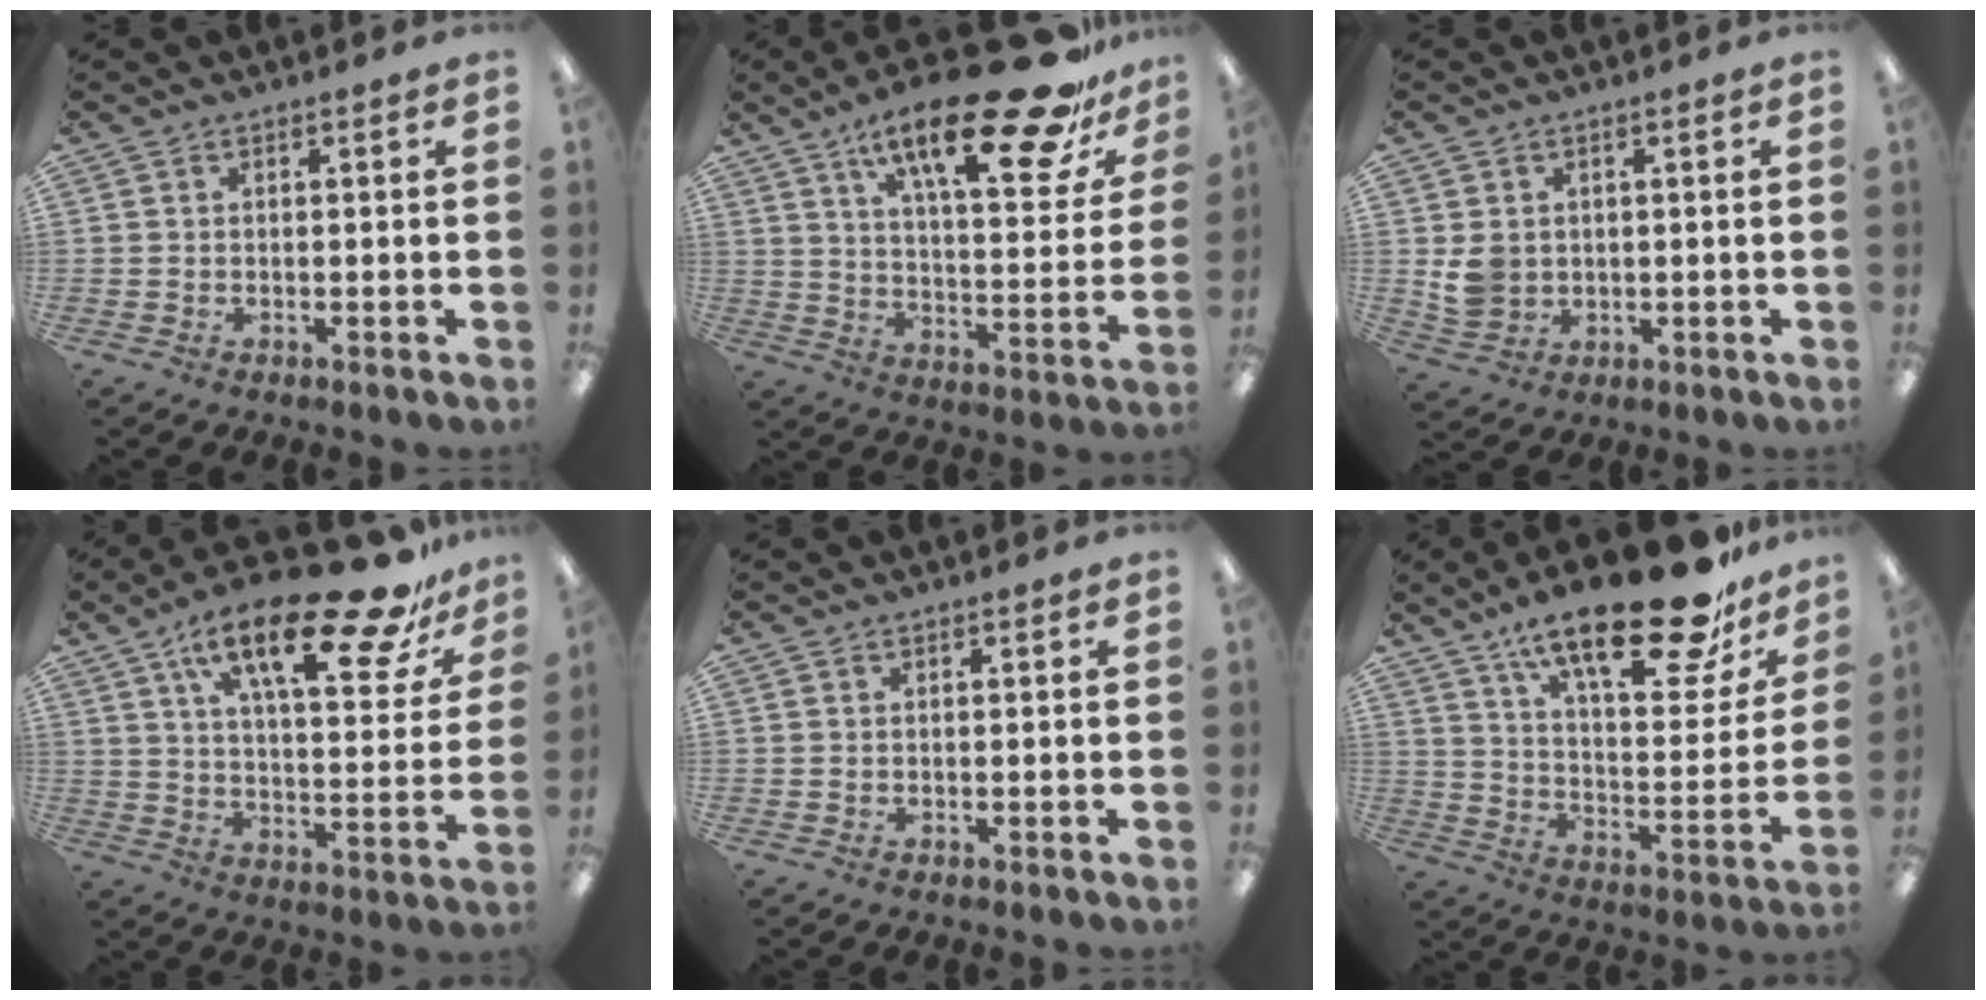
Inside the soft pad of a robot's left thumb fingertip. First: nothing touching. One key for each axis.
{"total": 25.2, "fx": 16.6, "fy": 7.5, "fz": 17.4, "tx": -0.259, "ty": -0.101, "tz": 0.264}
{"total": 5.2, "fx": 1.0, "fy": 4.7, "fz": 1.8, "tx": -0.025, "ty": 0.005, "tz": 0.023}
{"total": 23.7, "fx": 15.1, "fy": 8.0, "fz": 16.4, "tx": -0.244, "ty": -0.087, "tz": 0.242}
{"total": 0.0}
{"total": 25.5, "fx": 18.0, "fy": 8.2, "fz": 16.1, "tx": -0.237, "ty": -0.116, "tz": 0.293}